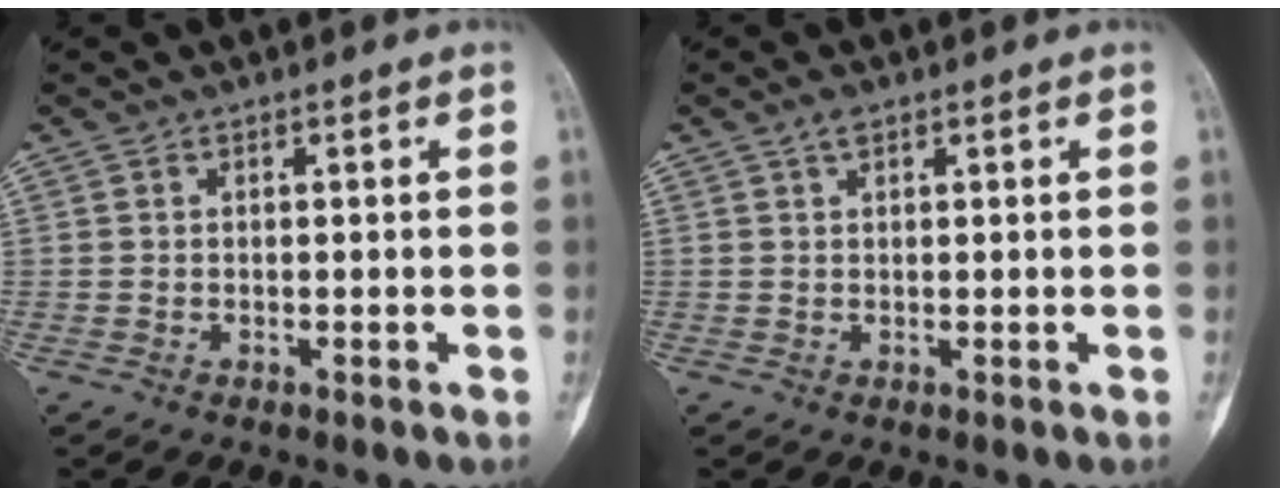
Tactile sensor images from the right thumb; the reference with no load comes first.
{"total": 1.5, "force": [1.0, 0.8, 0.9], "torque": [-0.012, 0.001, 0.015]}